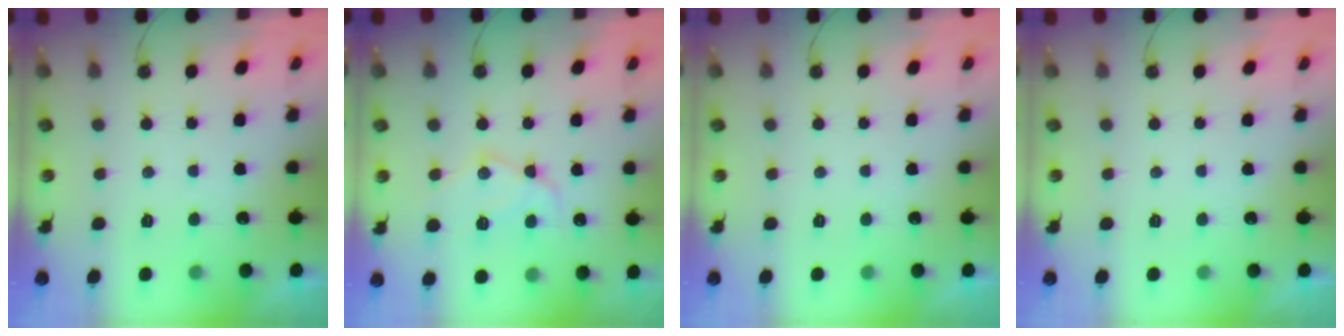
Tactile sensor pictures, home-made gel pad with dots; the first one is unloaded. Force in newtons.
{"total": 12.7, "press": 12.7, "slide": 1.1}
{"total": 0.0}
{"total": 0.0}